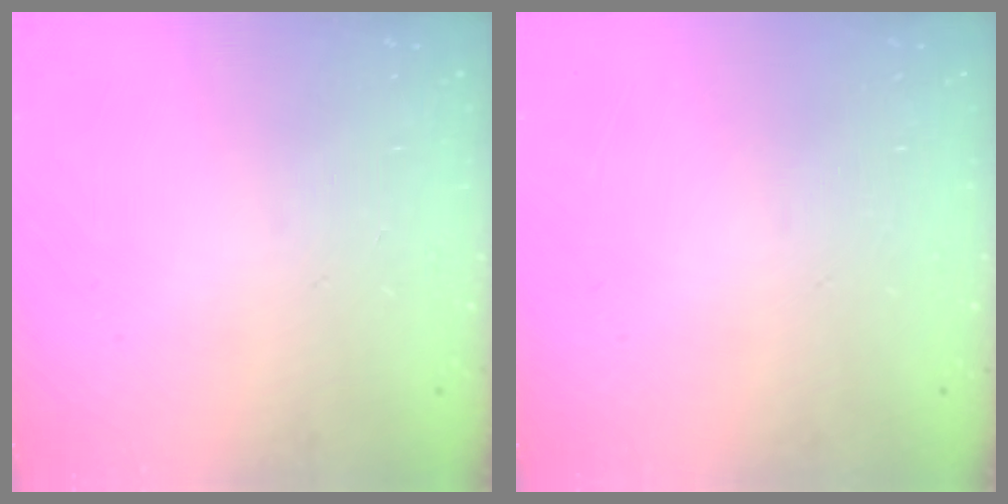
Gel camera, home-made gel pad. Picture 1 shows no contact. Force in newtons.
{"total": 0.0}